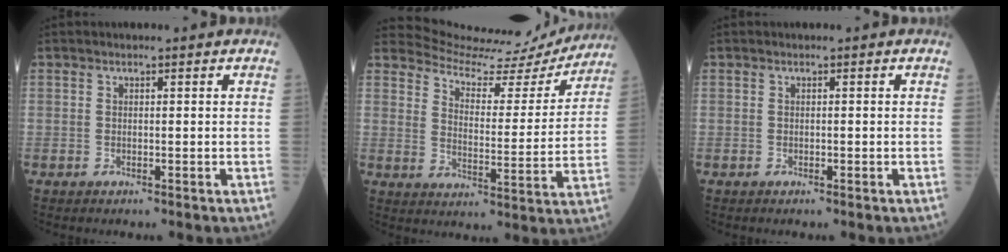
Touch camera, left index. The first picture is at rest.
{"total": 14.9, "force": [14.8, 1.6, 0.7], "torque": [-0.013, -0.042, 0.192]}
{"total": 0.0}